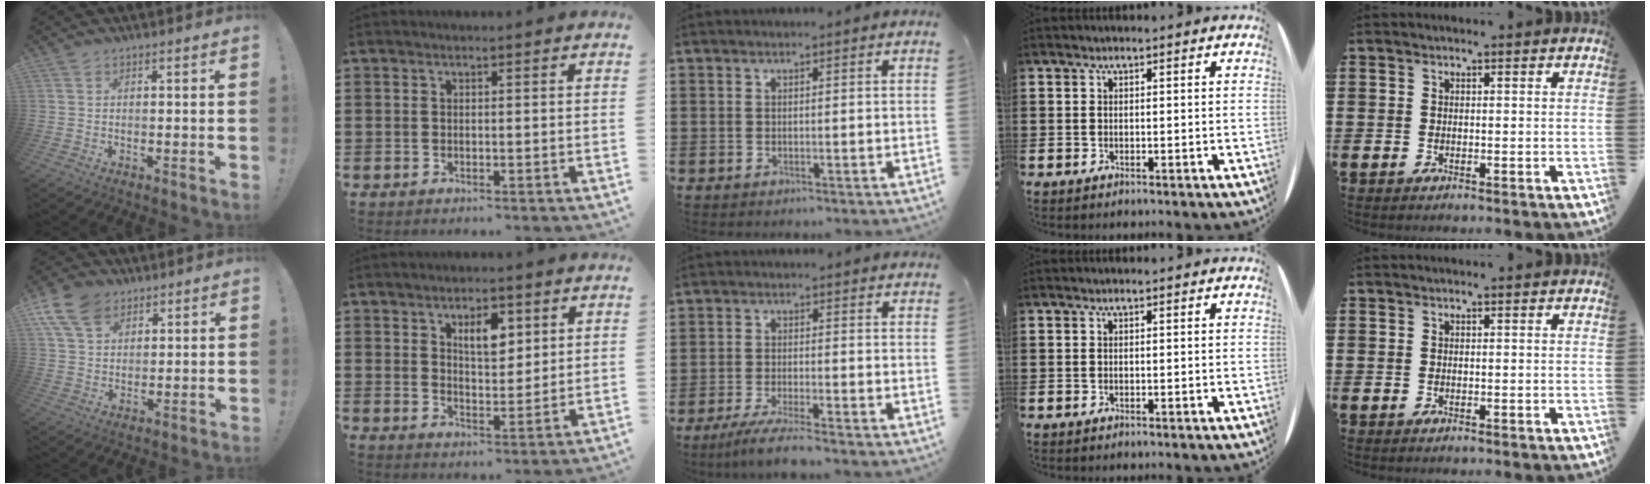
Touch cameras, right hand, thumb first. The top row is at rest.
{"thumb": {"total": 11.9, "force": [6.6, 7.9, 6.0], "torque": [-0.108, -0.030, 0.127]}, "index": {"total": 5.2, "force": [2.6, 2.4, 3.9], "torque": [-0.060, 0.000, 0.038]}, "middle": {"total": 4.4, "force": [-3.8, -0.3, 2.2], "torque": [-0.052, -0.018, -0.072]}}